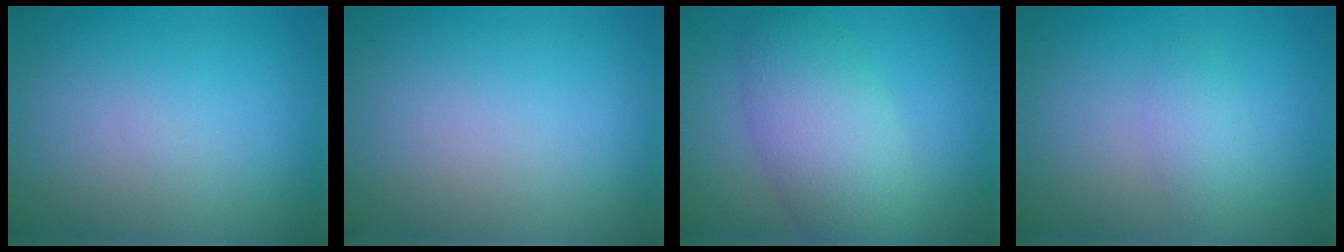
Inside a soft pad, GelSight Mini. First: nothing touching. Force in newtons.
{"total": 0.0}
{"total": 5.5, "press": 5.5, "slide": 0.1}
{"total": 1.9, "press": 1.9, "slide": 0.1}